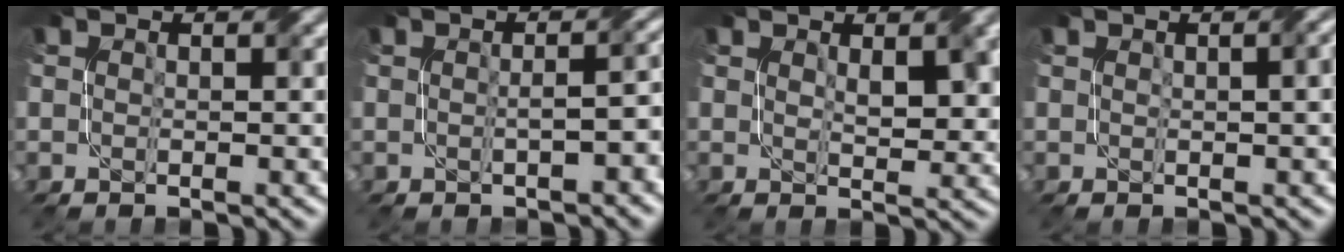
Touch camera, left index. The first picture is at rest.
{"total": 3.3, "force": [-0.8, 1.2, 3.0], "torque": [-0.034, 0.010, -0.007]}
{"total": 2.9, "force": [1.3, 1.1, 2.3], "torque": [-0.037, 0.002, 0.033]}
{"total": 3.6, "force": [0.7, 1.8, 3.0], "torque": [-0.015, 0.021, 0.009]}